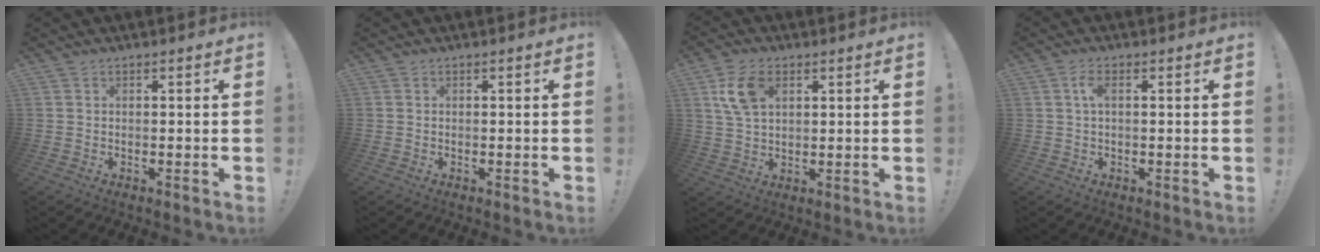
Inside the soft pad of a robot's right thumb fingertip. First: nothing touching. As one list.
[{"total": 0.0}, {"total": 9.8, "force": [3.9, 5.8, 6.9], "torque": [-0.140, 0.005, 0.074]}, {"total": 3.0, "force": [0.7, 1.0, 2.7], "torque": [-0.046, 0.001, 0.008]}]